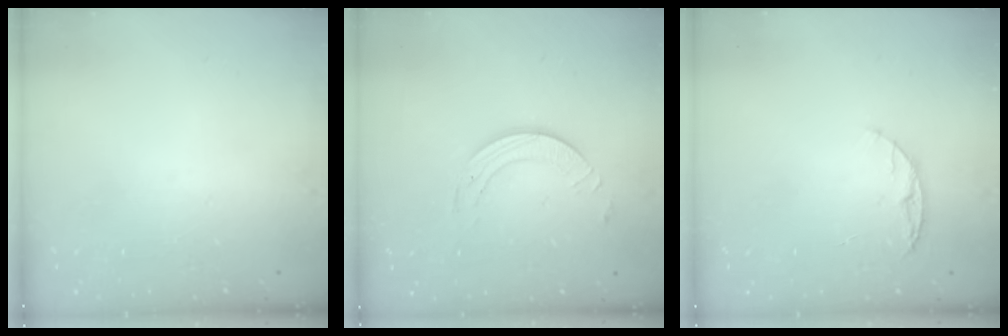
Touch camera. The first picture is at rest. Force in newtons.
{"total": 6.9, "press": 6.9, "slide": 0.7}
{"total": 6.1, "press": 6.0, "slide": 0.7}